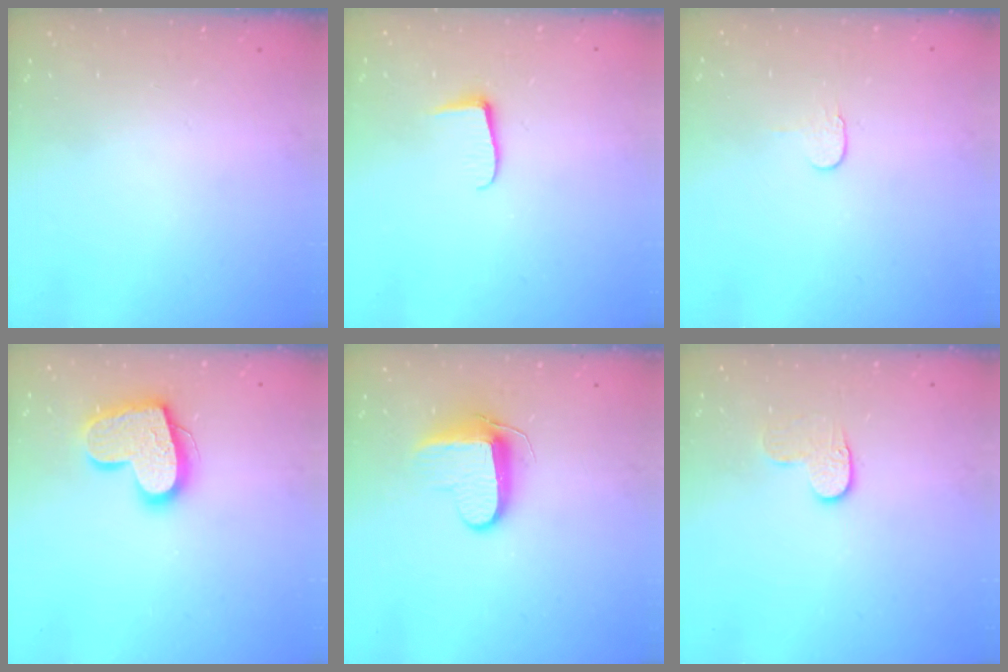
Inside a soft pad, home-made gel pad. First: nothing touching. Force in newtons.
{"total": 6.0, "press": 5.9, "slide": 0.6}
{"total": 4.0, "press": 3.9, "slide": 0.5}
{"total": 16.9, "press": 16.9, "slide": 1.3}
{"total": 9.8, "press": 9.7, "slide": 1.1}
{"total": 7.0, "press": 6.9, "slide": 0.6}